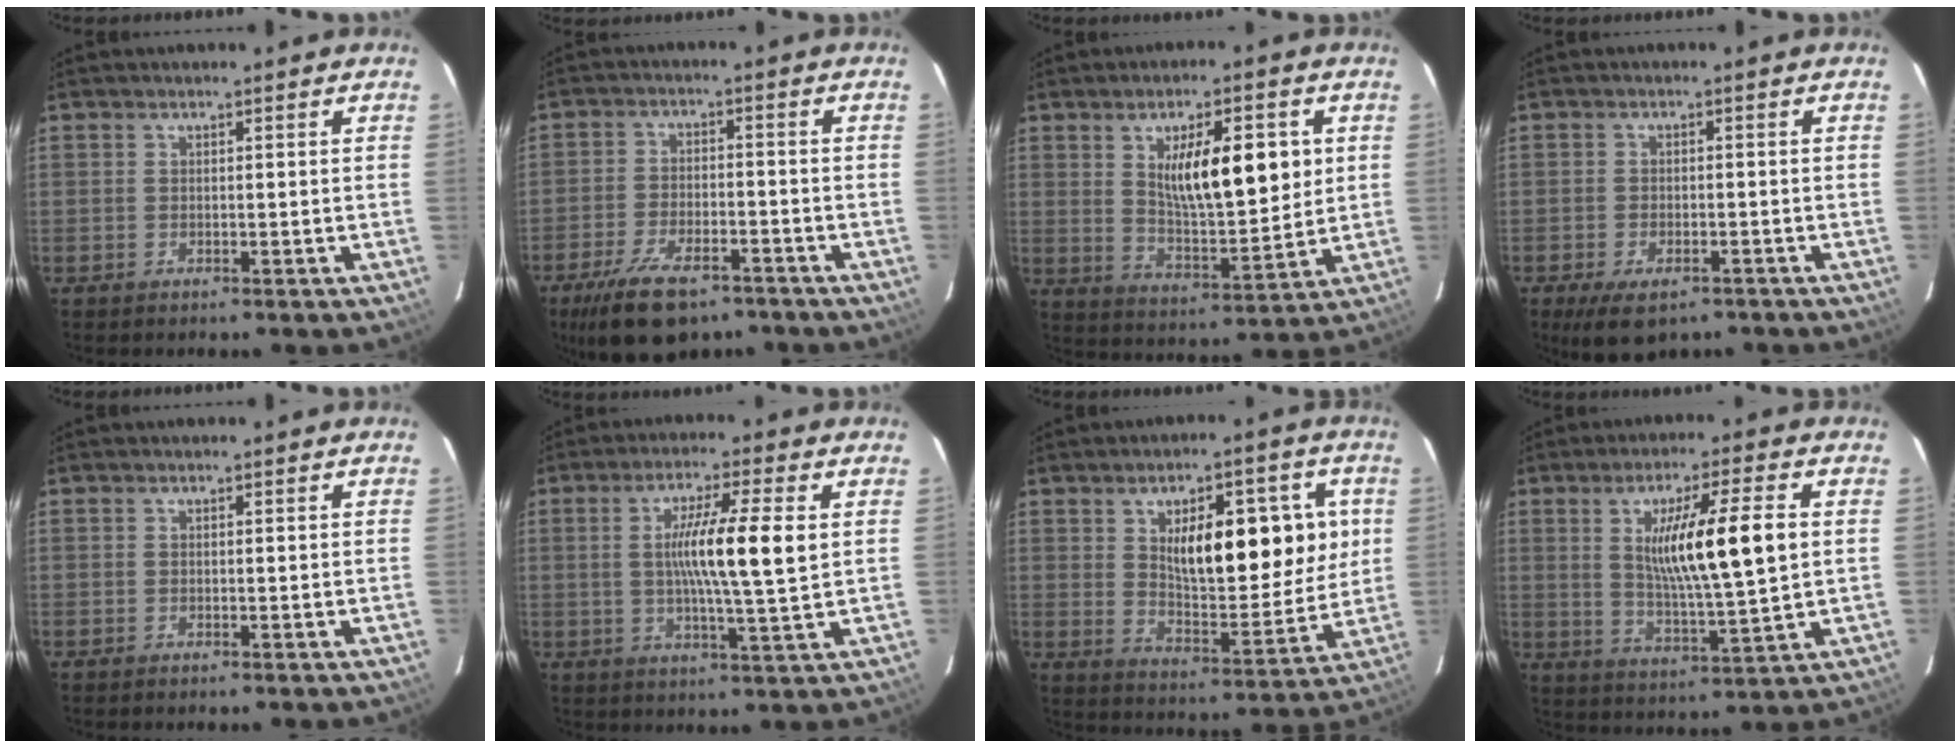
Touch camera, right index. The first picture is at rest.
{"total": 11.2, "force": [-8.0, 4.1, 6.6], "torque": [-0.123, -0.012, -0.134]}
{"total": 12.8, "force": [3.4, 3.7, 11.8], "torque": [-0.193, 0.000, 0.063]}
{"total": 7.0, "force": [-4.9, 3.1, 3.8], "torque": [-0.065, -0.005, -0.075]}
{"total": 0.0}
{"total": 10.5, "force": [1.5, -0.1, 10.4], "torque": [-0.184, 0.001, 0.023]}
{"total": 15.9, "force": [4.0, 6.3, 14.1], "torque": [-0.197, 0.017, 0.072]}
{"total": 13.2, "force": [2.3, 0.7, 13.0], "torque": [-0.223, -0.005, 0.042]}